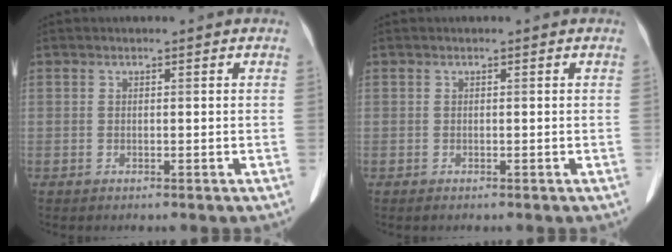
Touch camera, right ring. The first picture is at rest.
{"total": 0.0}